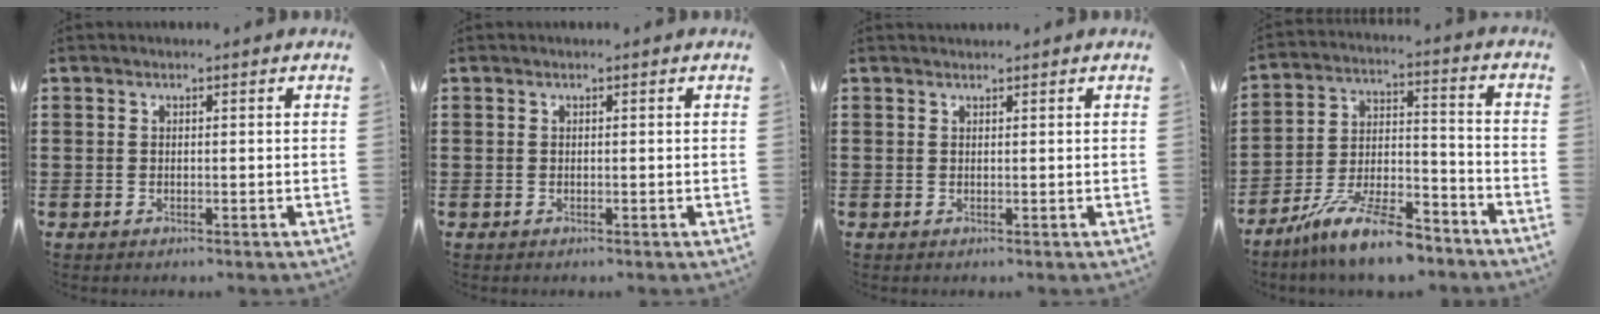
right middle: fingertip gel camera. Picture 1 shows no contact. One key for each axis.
{"total": 0.0}
{"total": 0.7, "fx": 0.7, "fy": 0.2, "fz": -0.2, "tx": 0.000, "ty": 0.000, "tz": 0.014}
{"total": 11.8, "fx": -9.7, "fy": 1.9, "fz": 6.4, "tx": -0.124, "ty": 0.025, "tz": -0.189}